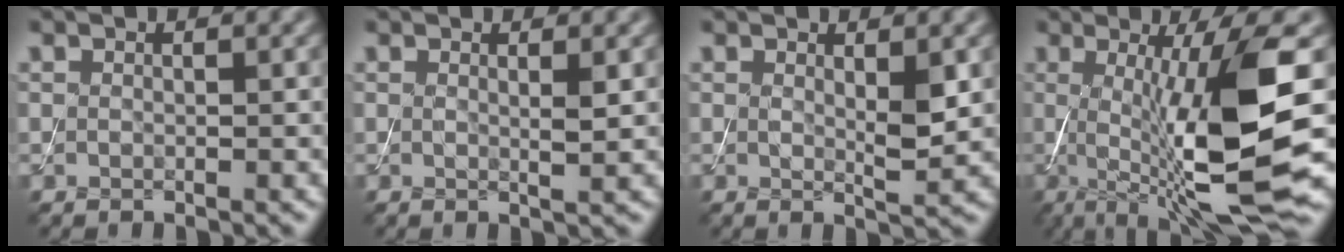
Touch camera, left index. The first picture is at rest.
{"total": 1.4, "force": [0.4, 0.2, 1.3], "torque": [-0.020, -0.007, 0.003]}
{"total": 2.3, "force": [0.5, 0.5, 2.2], "torque": [-0.037, -0.010, 0.011]}
{"total": 13.0, "force": [-0.8, 2.5, 12.7], "torque": [-0.193, -0.007, -0.006]}